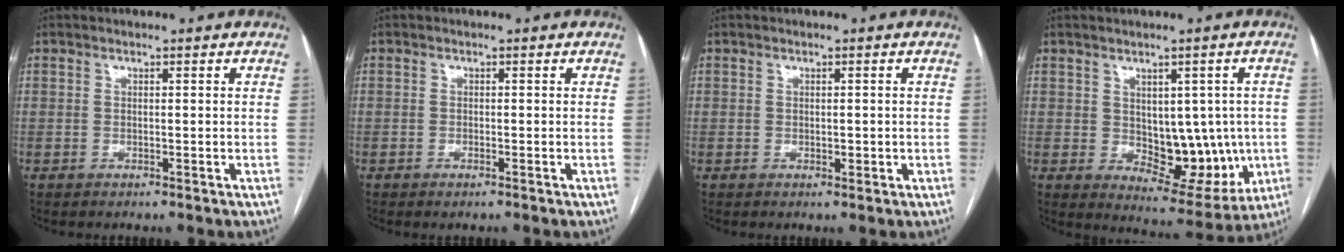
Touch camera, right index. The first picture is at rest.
{"total": 0.7, "force": [-0.5, 0.1, 0.4], "torque": [-0.006, -0.001, -0.006]}
{"total": 1.3, "force": [-0.1, 0.7, 1.1], "torque": [-0.015, 0.000, 0.002]}
{"total": 11.5, "force": [-0.5, 6.5, 9.5], "torque": [-0.109, 0.003, 0.019]}